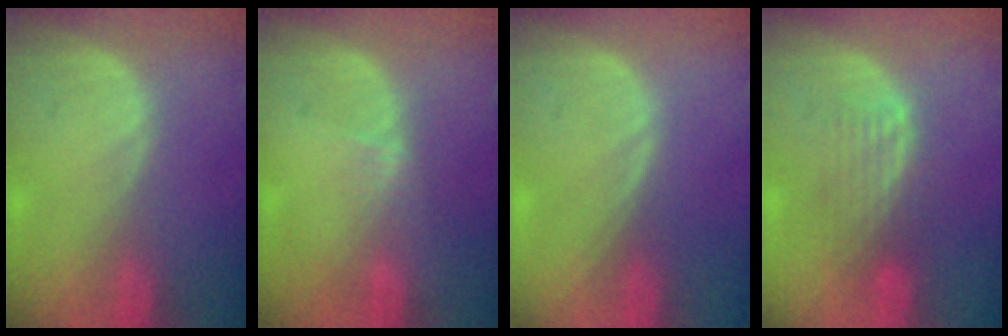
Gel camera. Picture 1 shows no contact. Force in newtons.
{"total": 1.4, "press": 1.1, "slide": 0.8}
{"total": 0.0}
{"total": 4.3, "press": 3.7, "slide": 2.2}